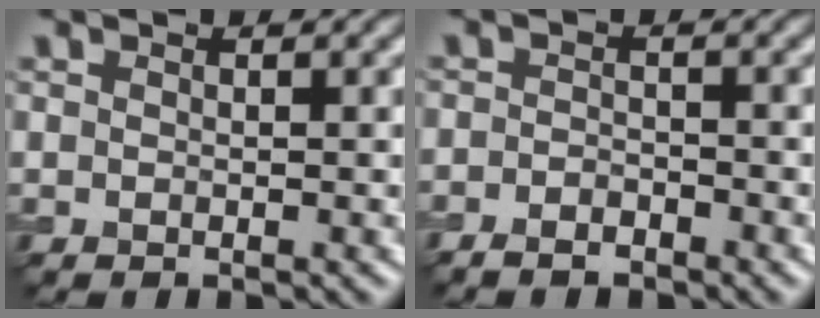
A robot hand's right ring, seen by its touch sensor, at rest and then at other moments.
{"total": 2.0, "force": [-1.6, 0.7, 1.0], "torque": [-0.018, -0.002, -0.031]}